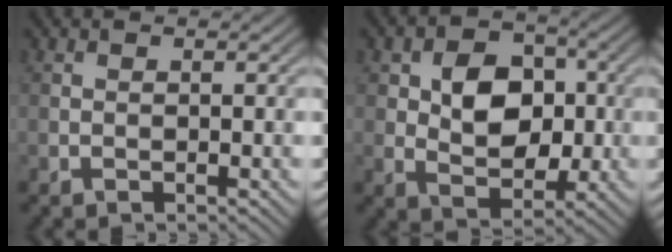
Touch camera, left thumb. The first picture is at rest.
{"total": 7.3, "force": [0.7, 5.2, 5.0], "torque": [-0.083, 0.003, 0.006]}